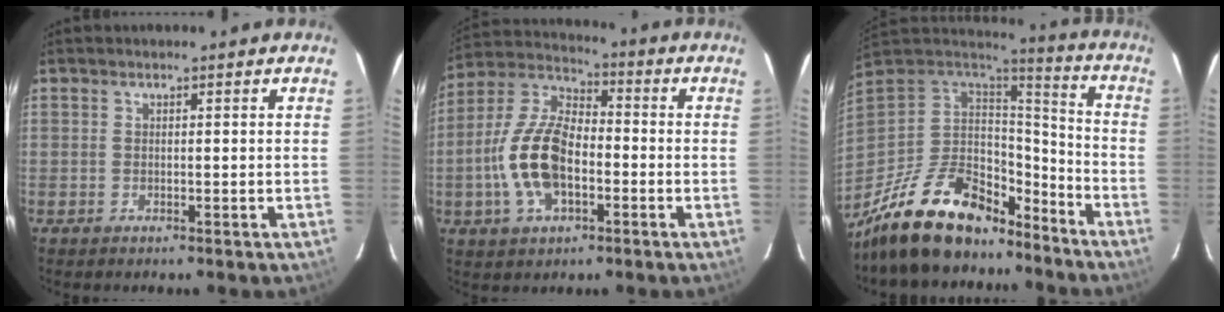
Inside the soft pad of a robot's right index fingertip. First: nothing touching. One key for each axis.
{"total": 14.3, "fx": -3.6, "fy": 7.3, "fz": 11.7, "tx": -0.250, "ty": 0.009, "tz": -0.070}
{"total": 23.6, "fx": -17.0, "fy": 10.7, "fz": 12.4, "tx": -0.256, "ty": -0.005, "tz": -0.272}